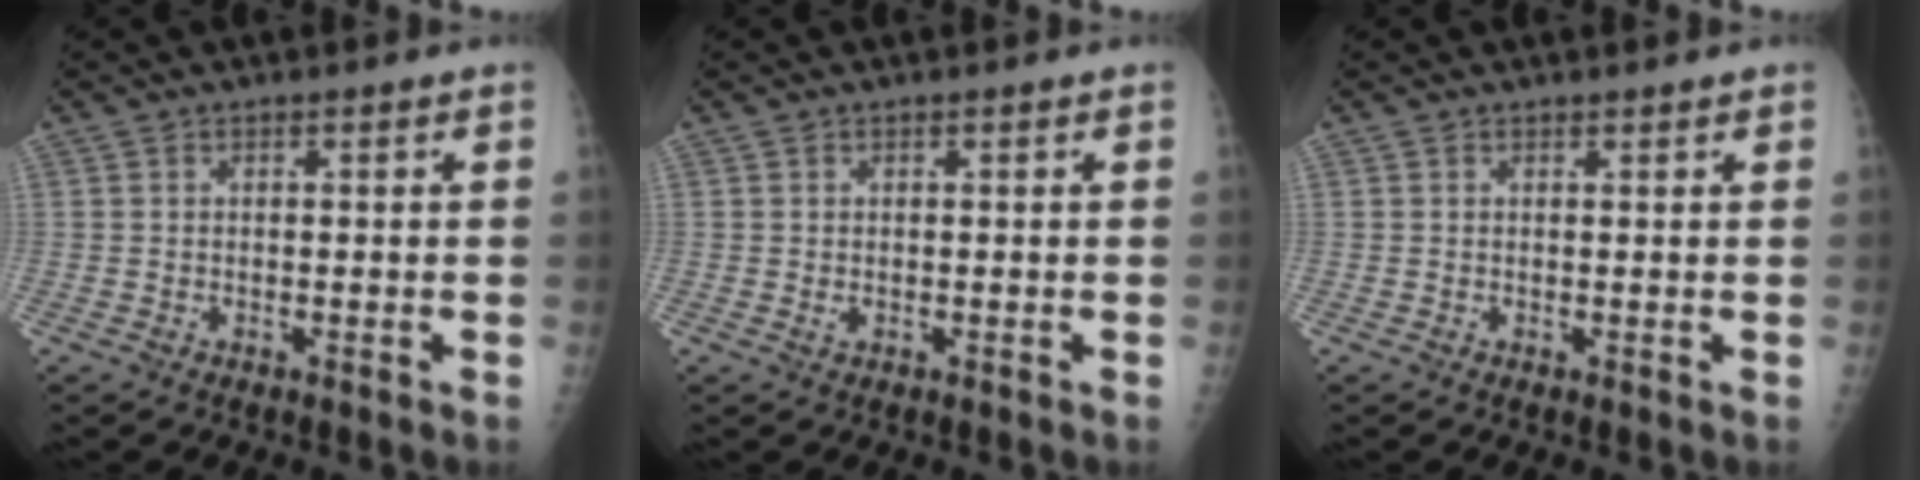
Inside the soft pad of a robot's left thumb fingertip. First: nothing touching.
{"total": 1.4, "force": [0.5, 0.7, 1.1], "torque": [-0.016, -0.002, 0.011]}
{"total": 1.0, "force": [0.9, 0.3, 0.3], "torque": [0.000, -0.003, 0.013]}